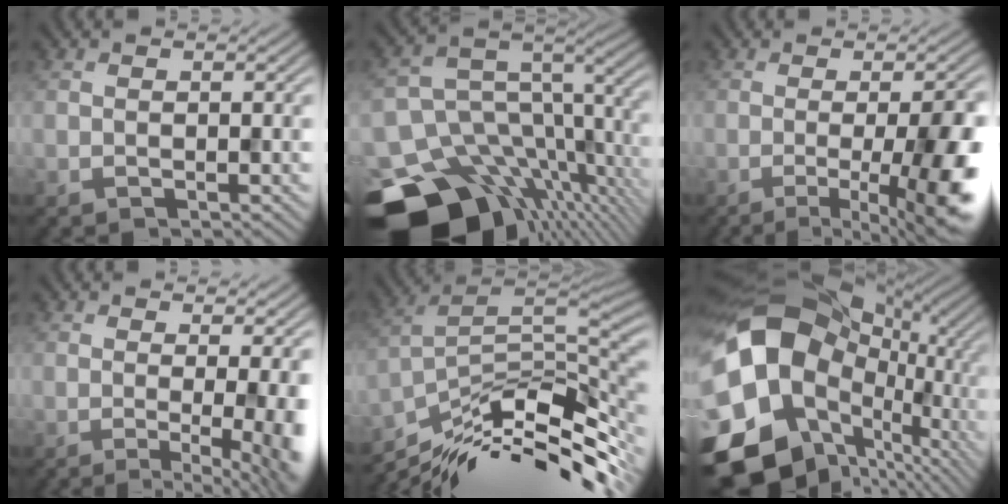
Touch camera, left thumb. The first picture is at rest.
{"total": 17.5, "force": [-9.6, 10.3, 10.4], "torque": [-0.216, -0.030, -0.134]}
{"total": 11.9, "force": [-3.3, 2.7, 11.1], "torque": [-0.135, 0.003, -0.043]}
{"total": 7.4, "force": [-0.8, 1.8, 7.1], "torque": [-0.087, -0.013, -0.004]}
{"total": 13.8, "force": [-9.3, 4.1, 9.4], "torque": [-0.190, -0.002, -0.157]}
{"total": 22.2, "force": [-5.2, 16.8, 13.6], "torque": [-0.282, -0.025, -0.063]}